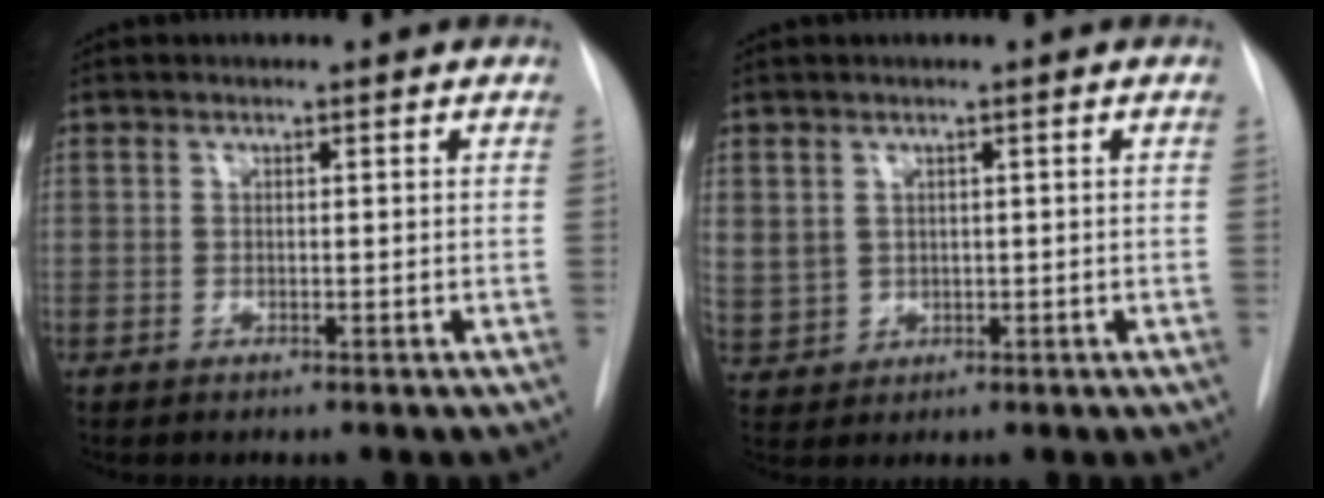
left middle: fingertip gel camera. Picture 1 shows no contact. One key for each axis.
{"total": 9.5, "fx": 0.9, "fy": 9.0, "fz": 3.0, "tx": -0.122, "ty": 0.014, "tz": 0.043}